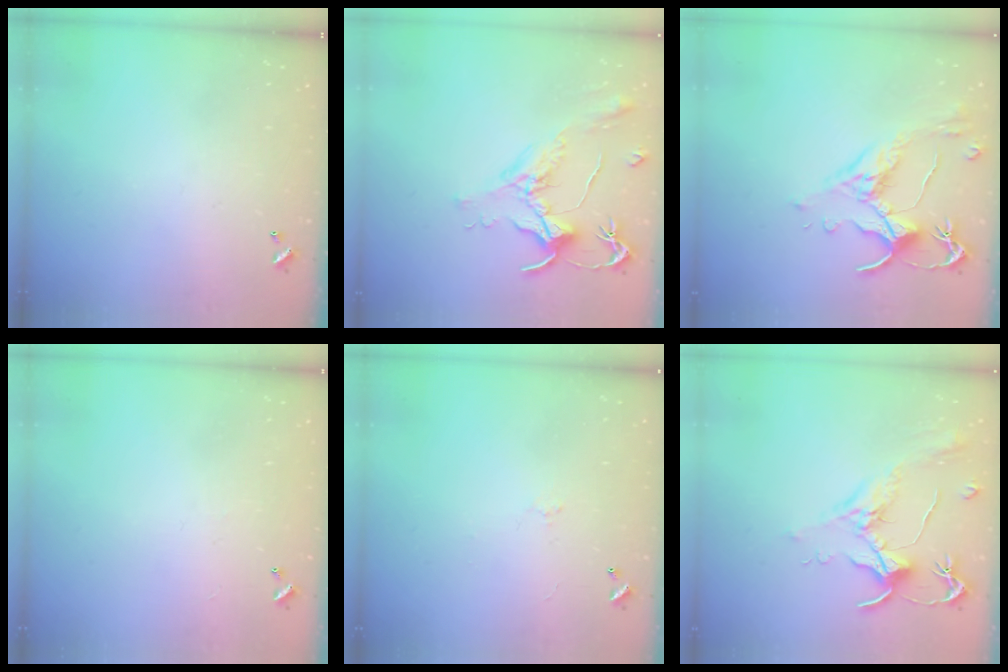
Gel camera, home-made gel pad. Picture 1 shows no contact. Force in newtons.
{"total": 1.6, "press": 1.5, "slide": 0.7}
{"total": 2.5, "press": 2.1, "slide": 1.4}
{"total": 0.6, "press": 0.2, "slide": 0.6}
{"total": 0.5, "press": 0.1, "slide": 0.5}
{"total": 2.0, "press": 1.8, "slide": 0.8}